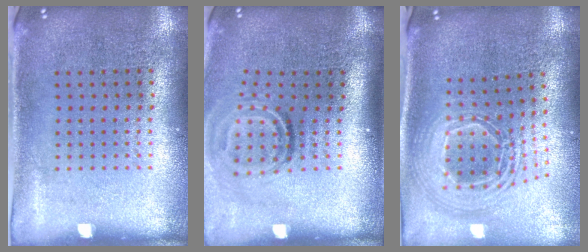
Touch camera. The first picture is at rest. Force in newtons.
{"total": 1.9, "press": 1.1, "slide": 1.5}
{"total": 2.5, "press": 1.9, "slide": 1.7}